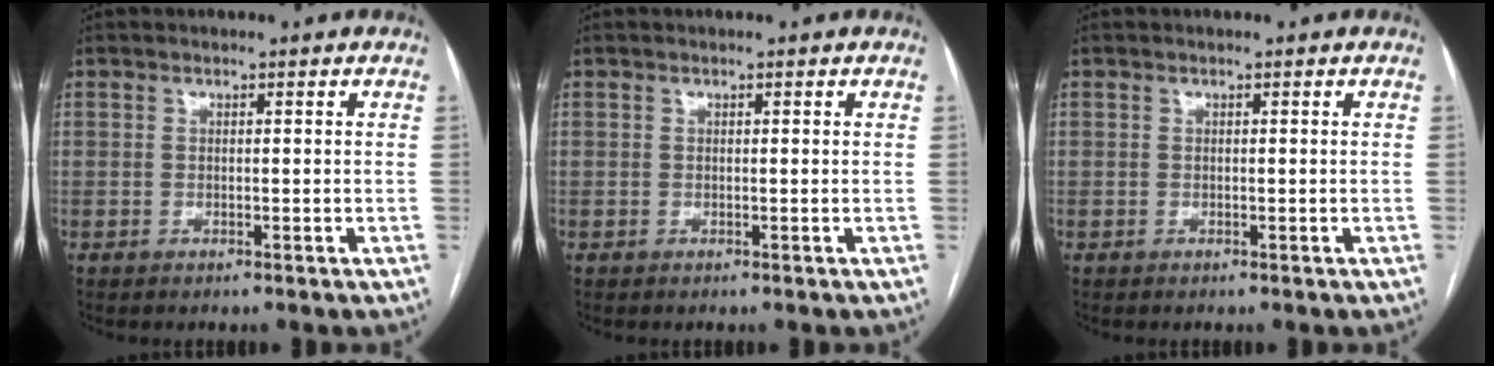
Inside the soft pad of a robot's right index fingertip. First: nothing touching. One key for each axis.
{"total": 0.0}
{"total": 0.0}